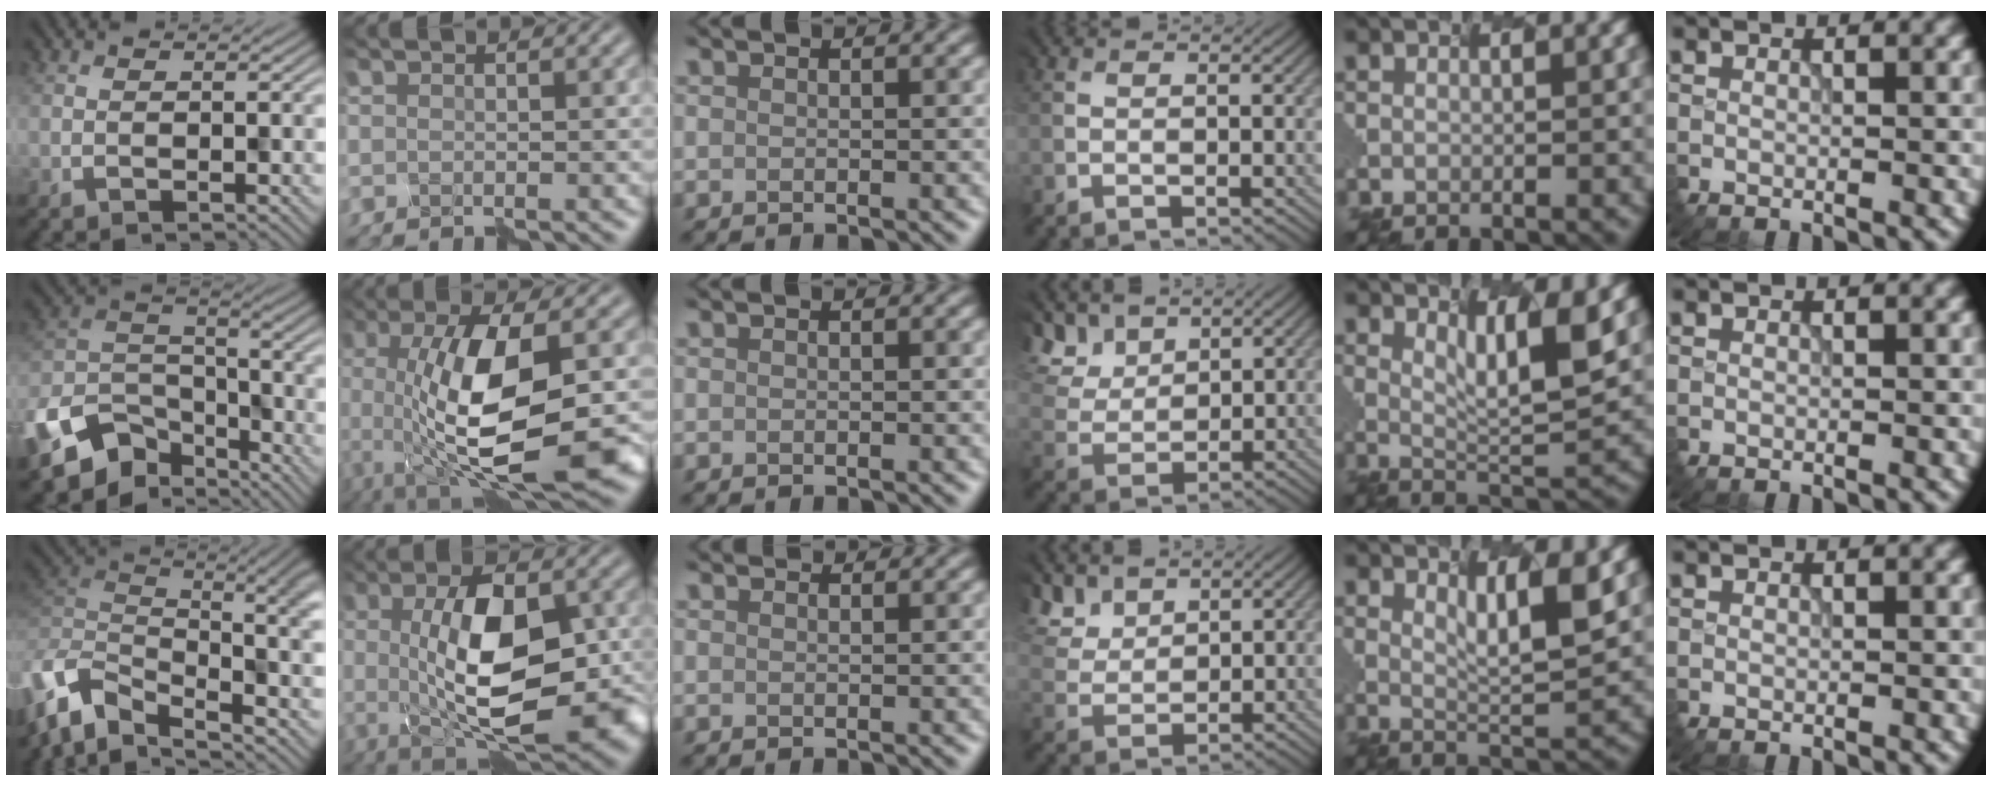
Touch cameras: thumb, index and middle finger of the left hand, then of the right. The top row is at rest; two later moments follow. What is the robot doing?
{"motion": "disassemble", "object": "puzzle pieces"}